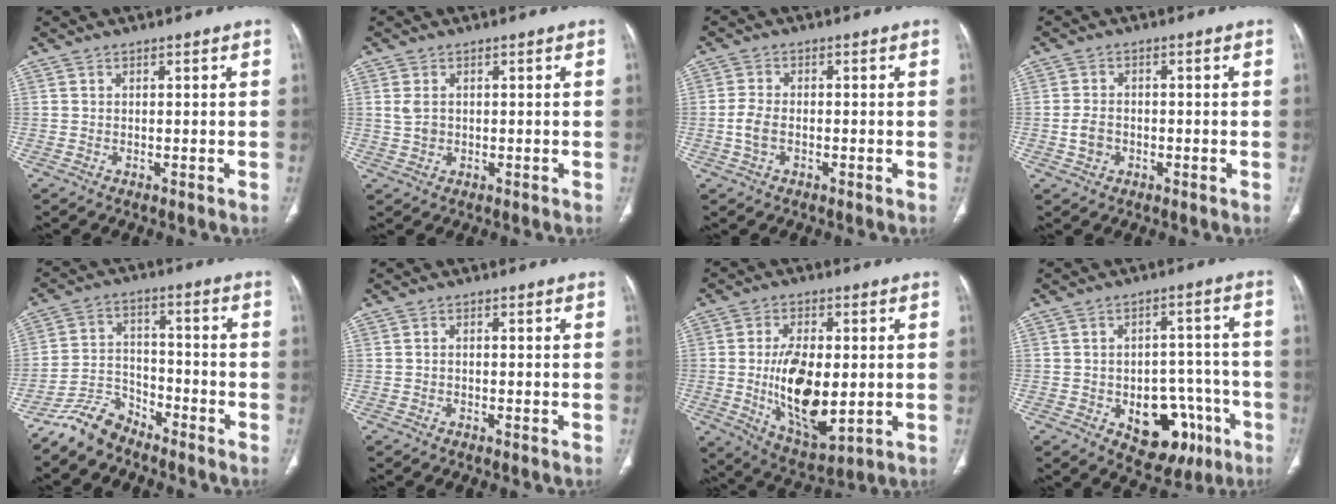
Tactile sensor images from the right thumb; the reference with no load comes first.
{"total": 2.5, "force": [0.4, 1.8, 1.7], "torque": [-0.037, 0.000, 0.014]}
{"total": 3.8, "force": [-0.8, 2.4, 2.8], "torque": [-0.062, 0.012, -0.016]}
{"total": 3.5, "force": [-0.8, 2.8, 1.9], "torque": [-0.033, 0.012, -0.014]}
{"total": 7.4, "force": [-6.6, 3.1, 1.3], "torque": [-0.016, 0.050, -0.136]}
{"total": 0.5, "force": [-0.2, 0.3, 0.3], "torque": [-0.003, 0.003, -0.008]}
{"total": 15.7, "force": [-1.1, 7.7, 13.7], "torque": [-0.227, -0.016, -0.005]}
{"total": 14.0, "force": [-5.6, 9.0, 9.1], "torque": [-0.074, 0.044, -0.064]}